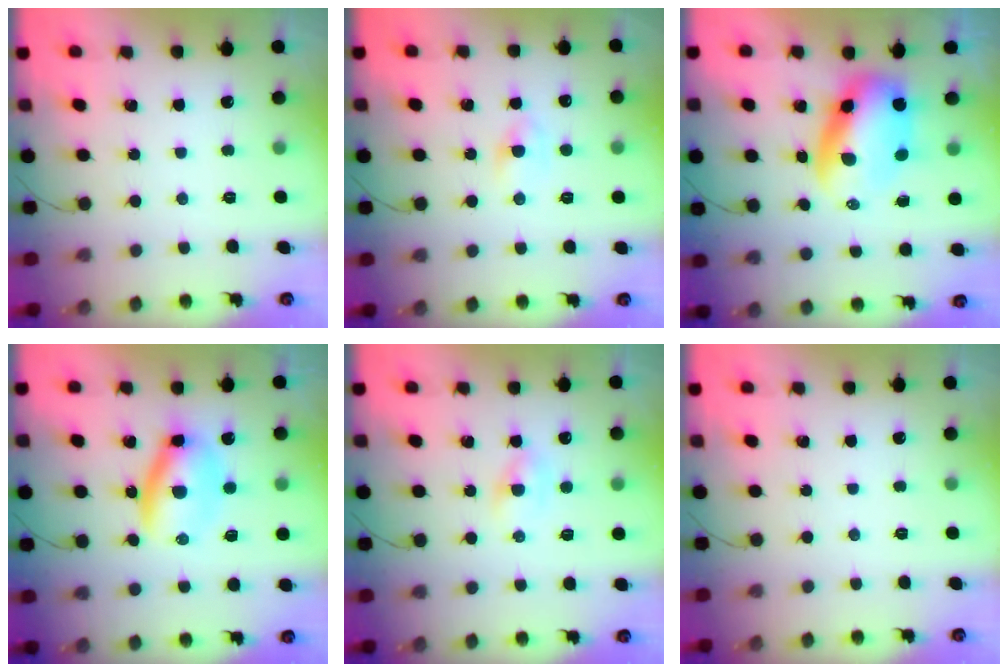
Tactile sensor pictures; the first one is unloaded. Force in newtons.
{"total": 1.6, "press": 1.4, "slide": 0.8}
{"total": 7.3, "press": 7.1, "slide": 1.9}
{"total": 7.0, "press": 6.7, "slide": 1.8}
{"total": 2.7, "press": 2.5, "slide": 0.9}
{"total": 0.0}